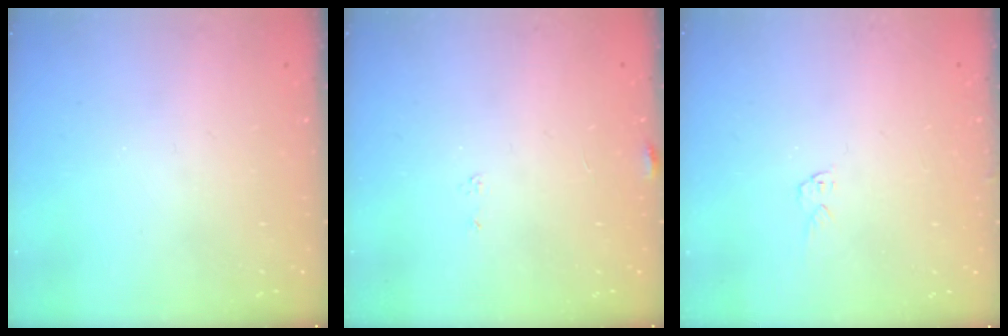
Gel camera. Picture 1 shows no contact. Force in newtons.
{"total": 5.4, "press": 5.4, "slide": 0.2}
{"total": 4.0, "press": 4.0, "slide": 0.2}